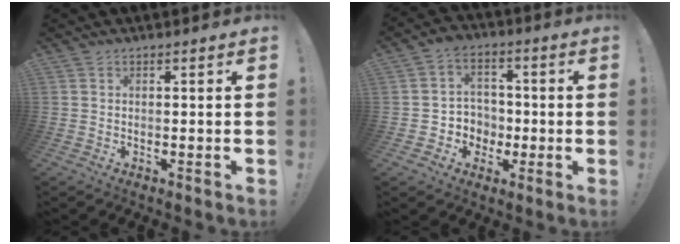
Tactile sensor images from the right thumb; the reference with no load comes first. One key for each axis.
{"total": 7.9, "fx": -1.2, "fy": 7.6, "fz": 1.8, "tx": -0.032, "ty": 0.011, "tz": -0.013}